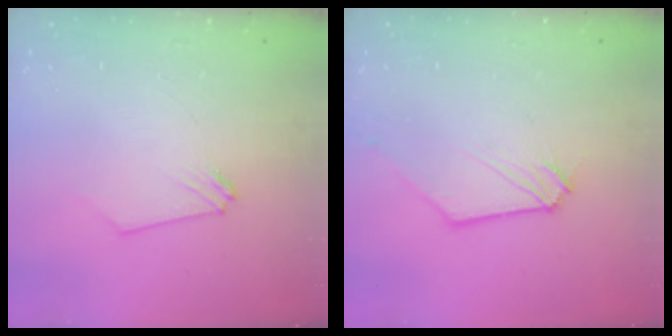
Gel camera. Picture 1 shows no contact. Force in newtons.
{"total": 1.1, "press": 1.1, "slide": 0.1}